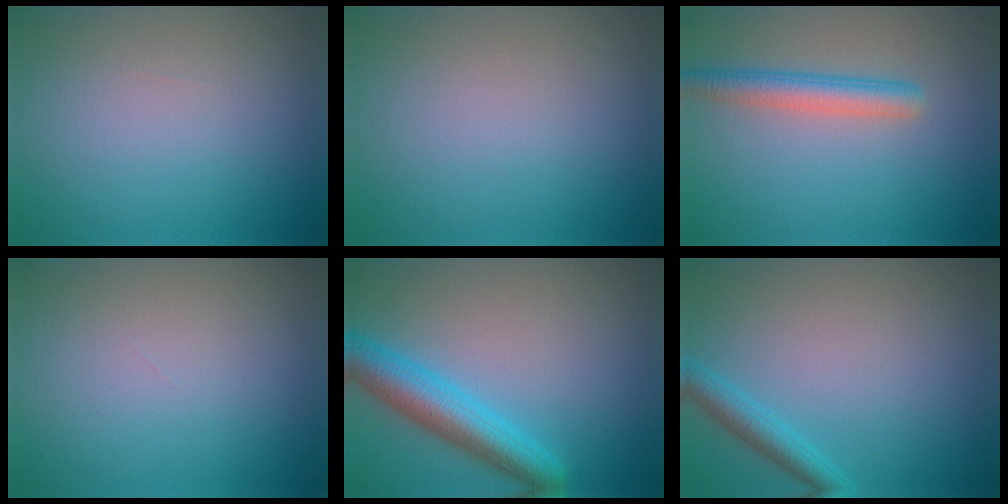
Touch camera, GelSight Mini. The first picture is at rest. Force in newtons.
{"total": 0.0}
{"total": 3.3, "press": 3.3, "slide": 0.1}
{"total": 0.0}
{"total": 5.6, "press": 5.6, "slide": 0.3}
{"total": 2.5, "press": 2.4, "slide": 0.1}